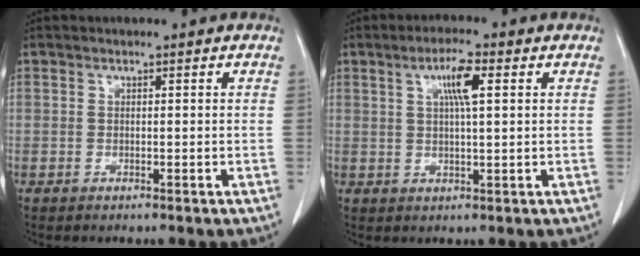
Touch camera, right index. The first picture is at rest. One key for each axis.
{"total": 5.2, "fx": 1.8, "fy": 0.6, "fz": 4.8, "tx": -0.089, "ty": 0.003, "tz": 0.032}